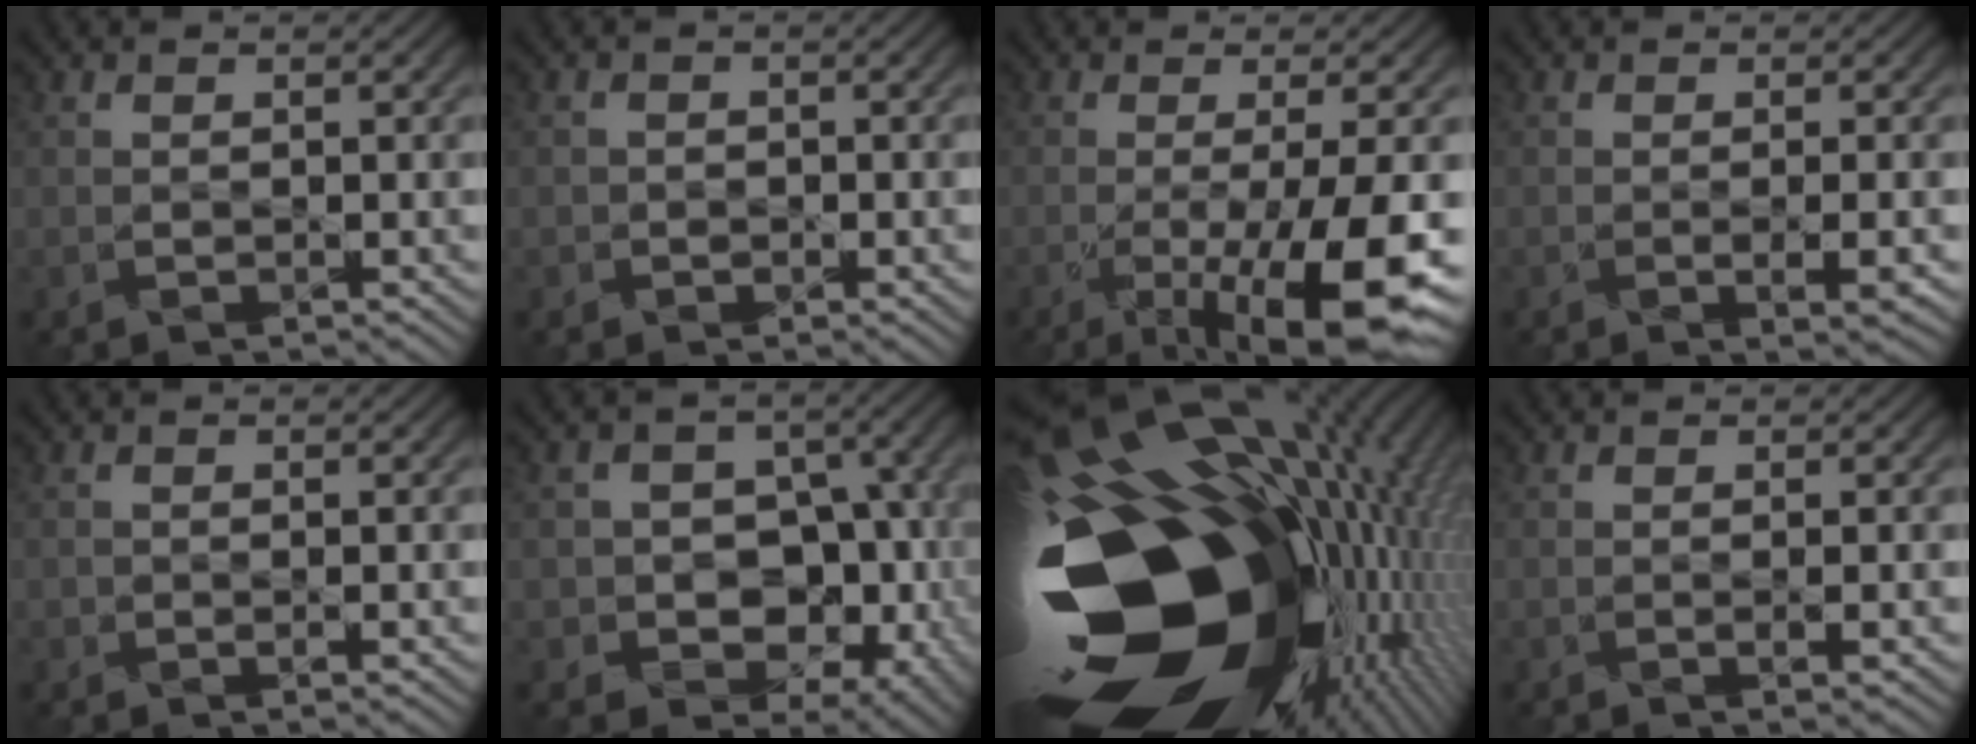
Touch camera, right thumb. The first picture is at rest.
{"total": 1.3, "force": [-0.3, 1.2, -0.3], "torque": [0.016, 0.006, -0.017]}
{"total": 12.2, "force": [-5.1, 2.3, 10.8], "torque": [-0.181, -0.023, -0.071]}
{"total": 3.0, "force": [-1.4, 0.3, 2.6], "torque": [-0.043, -0.003, -0.017]}
{"total": 1.2, "force": [-0.6, 0.6, 0.8], "torque": [-0.011, -0.004, -0.013]}
{"total": 12.6, "force": [-2.5, 10.8, 6.2], "torque": [-0.129, -0.012, -0.045]}
{"total": 22.3, "force": [-3.5, 14.0, 16.9], "torque": [-0.353, -0.088, -0.021]}
{"total": 1.6, "force": [-0.8, 0.0, 1.4], "torque": [-0.024, -0.004, -0.012]}